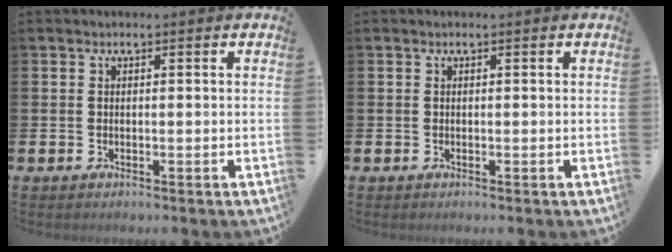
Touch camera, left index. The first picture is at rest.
{"total": 0.0}